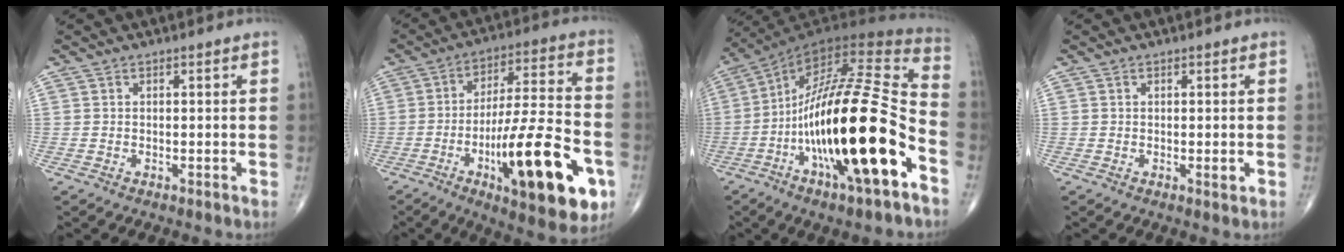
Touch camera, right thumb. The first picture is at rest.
{"total": 24.1, "force": [-8.6, 6.6, 21.5], "torque": [-0.315, 0.028, -0.123]}
{"total": 28.9, "force": [-10.0, 6.9, 26.3], "torque": [-0.471, 0.035, -0.161]}
{"total": 1.4, "force": [-0.3, 0.4, 1.4], "torque": [-0.017, -0.005, -0.004]}